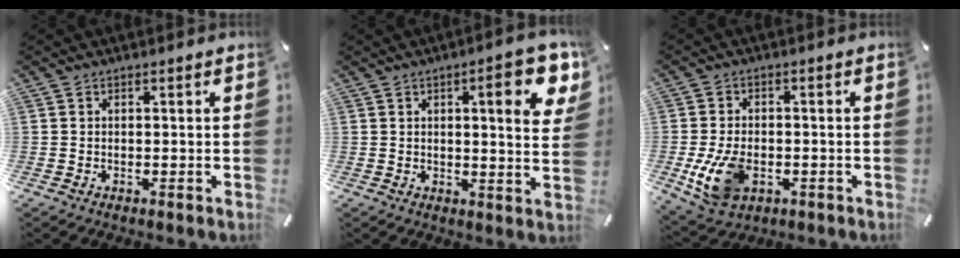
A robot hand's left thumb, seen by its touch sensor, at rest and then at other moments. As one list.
[{"total": 11.7, "force": [4.8, 3.1, 10.3], "torque": [-0.130, -0.023, 0.069]}, {"total": 10.3, "force": [-2.6, 6.9, 7.2], "torque": [-0.154, -0.001, -0.042]}]